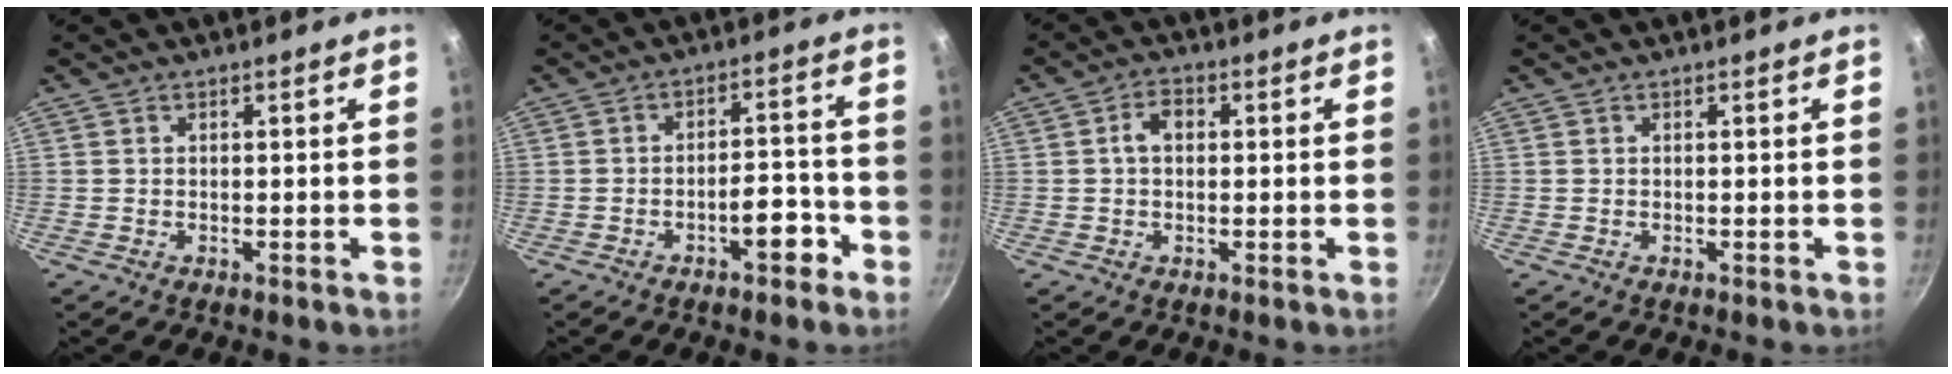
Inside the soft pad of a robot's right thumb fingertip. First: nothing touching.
{"total": 5.9, "force": [-3.3, 2.5, 4.2], "torque": [-0.035, 0.037, -0.042]}
{"total": 3.8, "force": [0.4, 2.6, 2.7], "torque": [-0.037, 0.011, 0.002]}
{"total": 0.0}